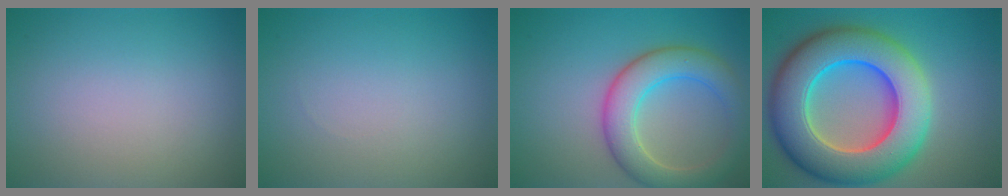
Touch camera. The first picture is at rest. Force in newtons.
{"total": 0.0}
{"total": 6.0, "press": 6.0, "slide": 0.6}
{"total": 13.3, "press": 13.1, "slide": 2.1}